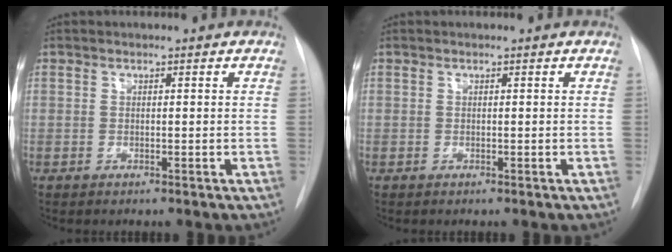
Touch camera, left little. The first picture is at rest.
{"total": 0.0}